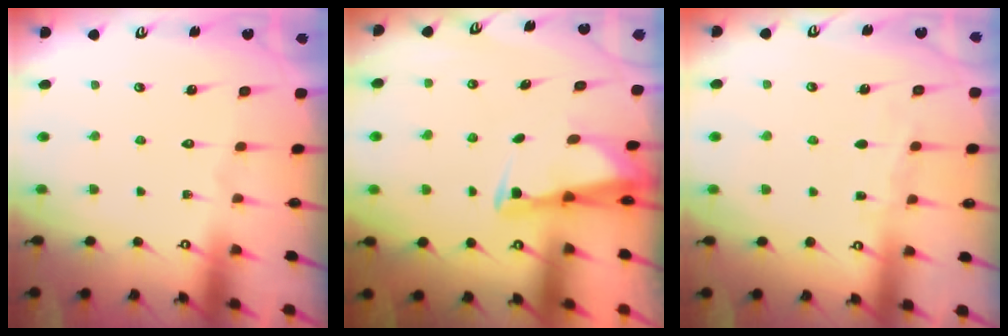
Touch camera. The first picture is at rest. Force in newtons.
{"total": 2.6, "press": 2.5, "slide": 0.6}
{"total": 4.2, "press": 4.2, "slide": 0.5}